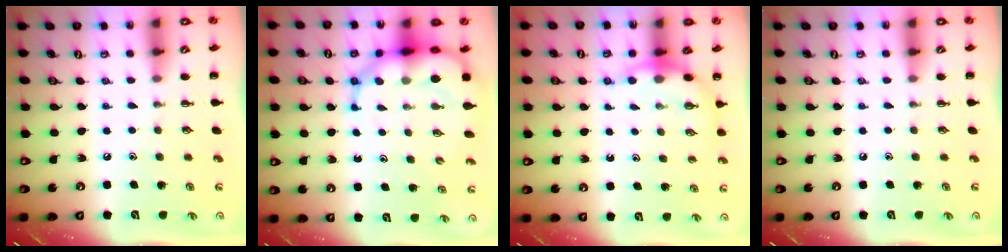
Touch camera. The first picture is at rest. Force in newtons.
{"total": 12.1, "press": 11.7, "slide": 3.3}
{"total": 5.4, "press": 5.4, "slide": 0.6}
{"total": 0.0}